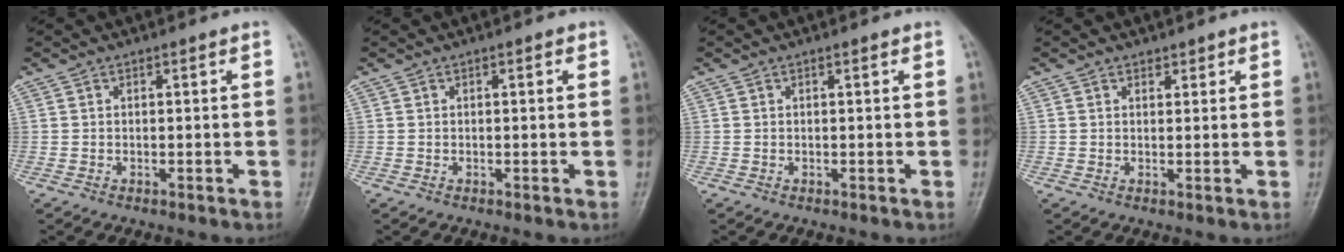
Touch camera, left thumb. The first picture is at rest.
{"total": 1.1, "force": [0.5, 0.4, 0.9], "torque": [-0.012, 0.001, 0.004]}
{"total": 0.6, "force": [0.4, 0.1, 0.4], "torque": [-0.007, 0.000, 0.003]}
{"total": 1.6, "force": [1.2, 0.9, 0.2], "torque": [0.014, -0.007, 0.014]}